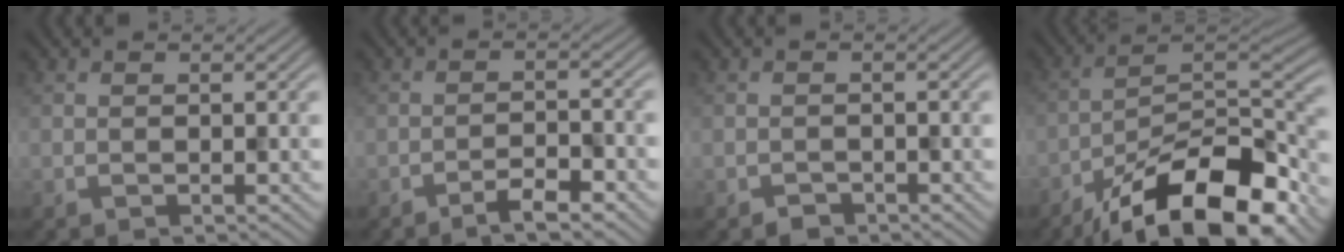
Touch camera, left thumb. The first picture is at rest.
{"total": 3.7, "force": [-2.6, 0.6, 2.5], "torque": [-0.045, 0.007, -0.050]}
{"total": 1.3, "force": [-1.1, 0.7, 0.3], "torque": [-0.005, -0.002, -0.023]}
{"total": 16.3, "force": [-11.0, 5.6, 10.7], "torque": [-0.181, -0.007, -0.194]}